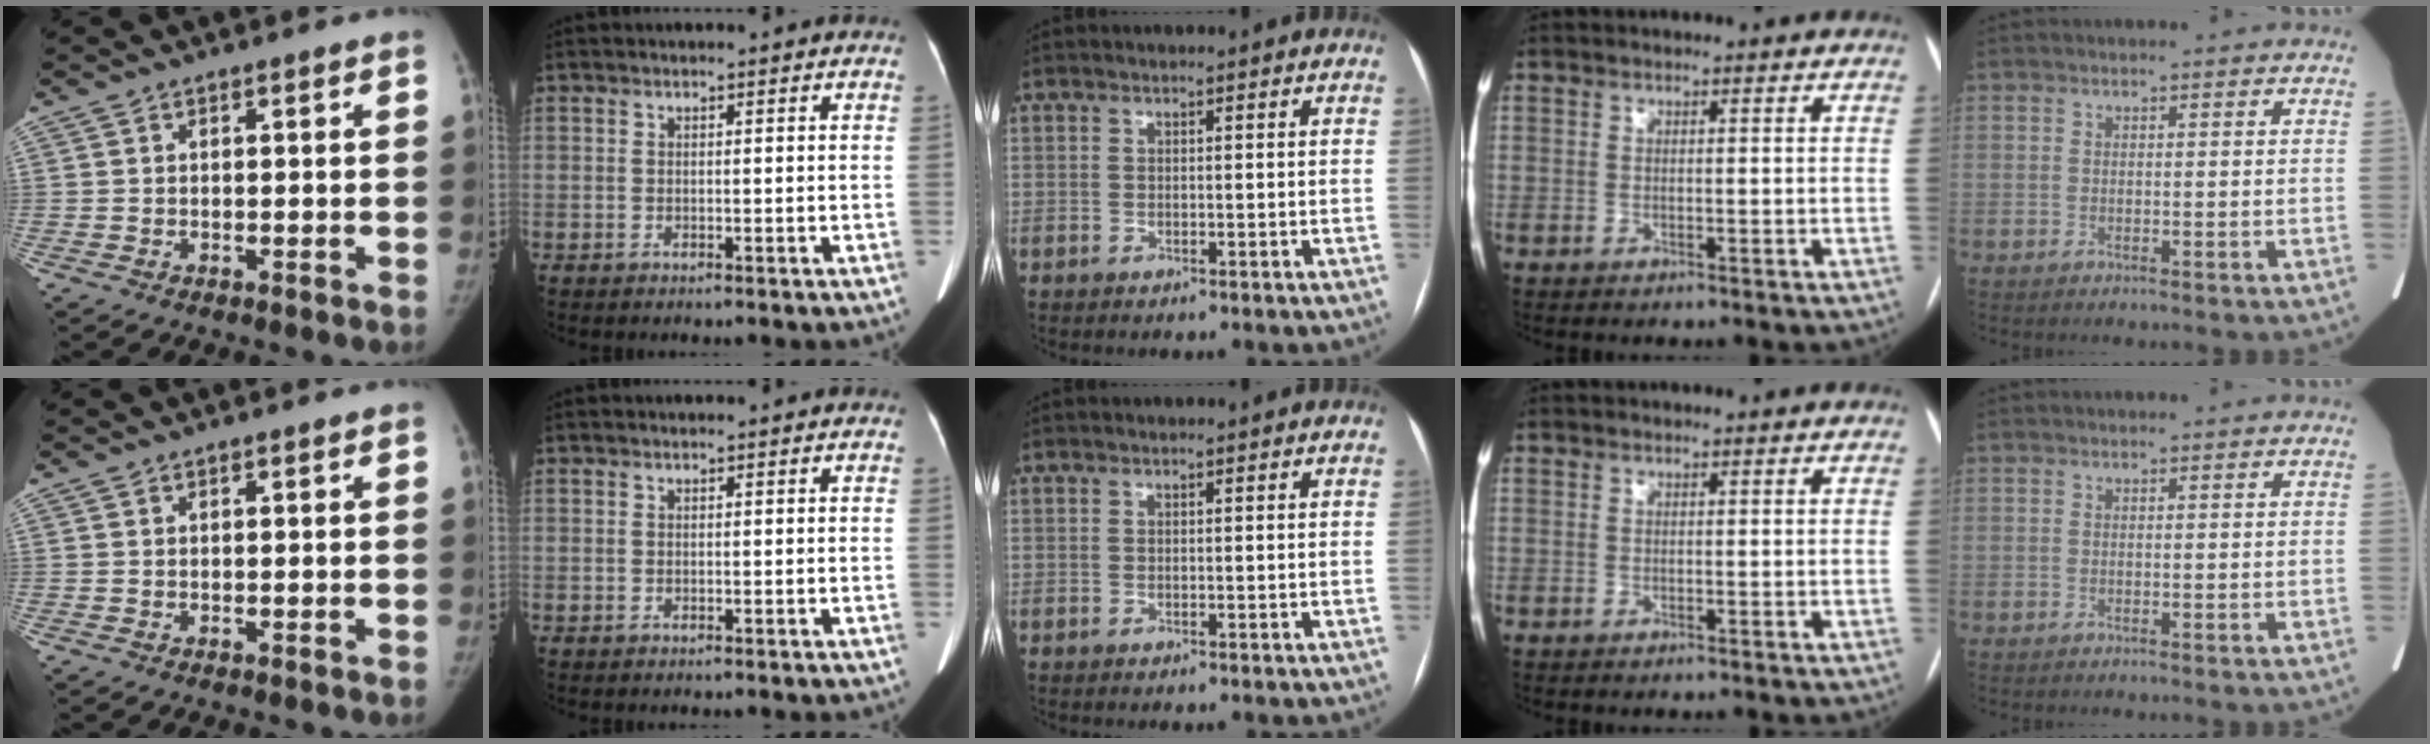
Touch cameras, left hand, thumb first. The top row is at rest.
{}